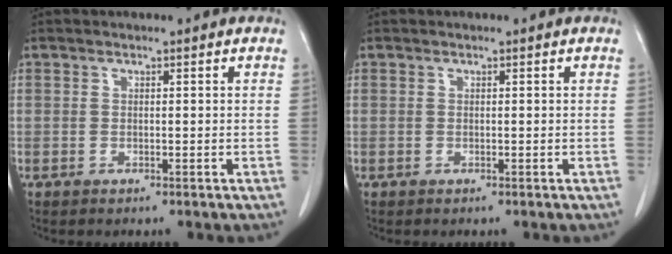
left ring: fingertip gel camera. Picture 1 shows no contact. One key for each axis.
{"total": 0.0}